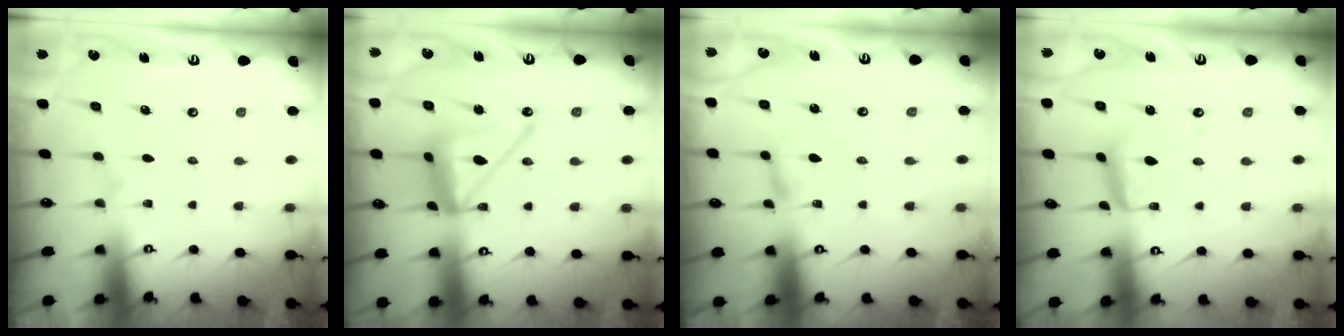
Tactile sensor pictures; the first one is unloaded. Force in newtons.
{"total": 14.3, "press": 14.2, "slide": 1.4}
{"total": 2.0, "press": 2.0, "slide": 0.2}
{"total": 9.4, "press": 9.4, "slide": 0.7}